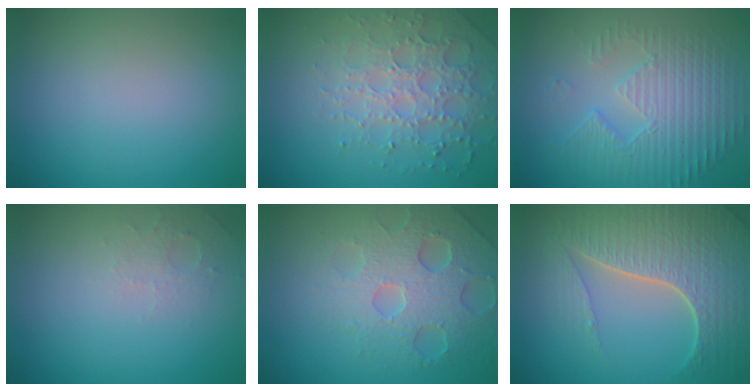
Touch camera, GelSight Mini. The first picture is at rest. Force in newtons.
{"total": 3.9, "press": 3.9, "slide": 0.6}
{"total": 5.2, "press": 3.7, "slide": 3.7}
{"total": 1.6, "press": 1.5, "slide": 0.4}
{"total": 4.7, "press": 4.6, "slide": 1.0}
{"total": 7.6, "press": 5.5, "slide": 5.2}